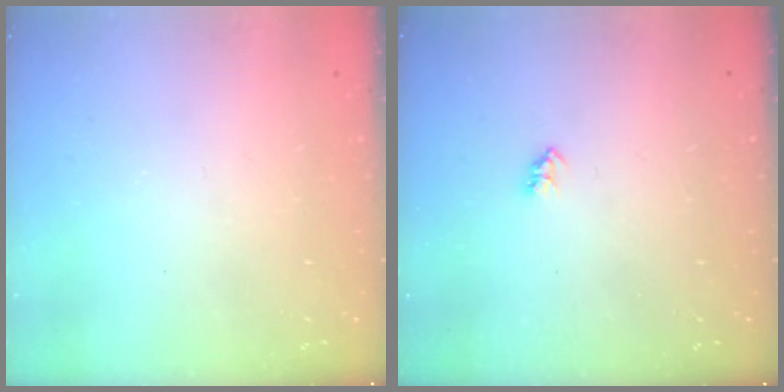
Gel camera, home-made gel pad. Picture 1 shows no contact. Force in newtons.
{"total": 2.1, "press": 2.1, "slide": 0.4}